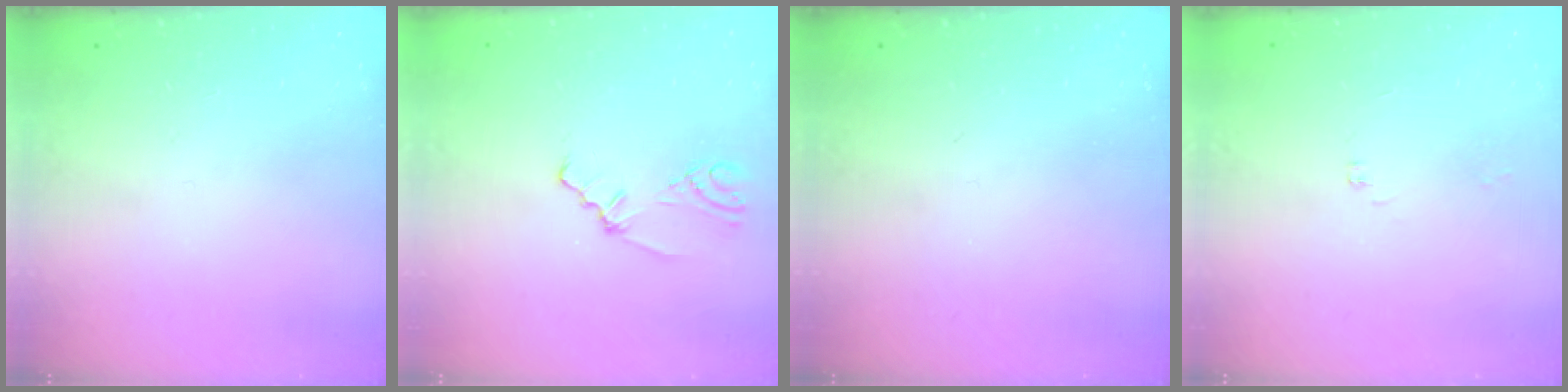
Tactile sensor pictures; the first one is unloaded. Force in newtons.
{"total": 1.7, "press": 1.7, "slide": 0.4}
{"total": 0.0}
{"total": 0.9, "press": 0.9, "slide": 0.1}